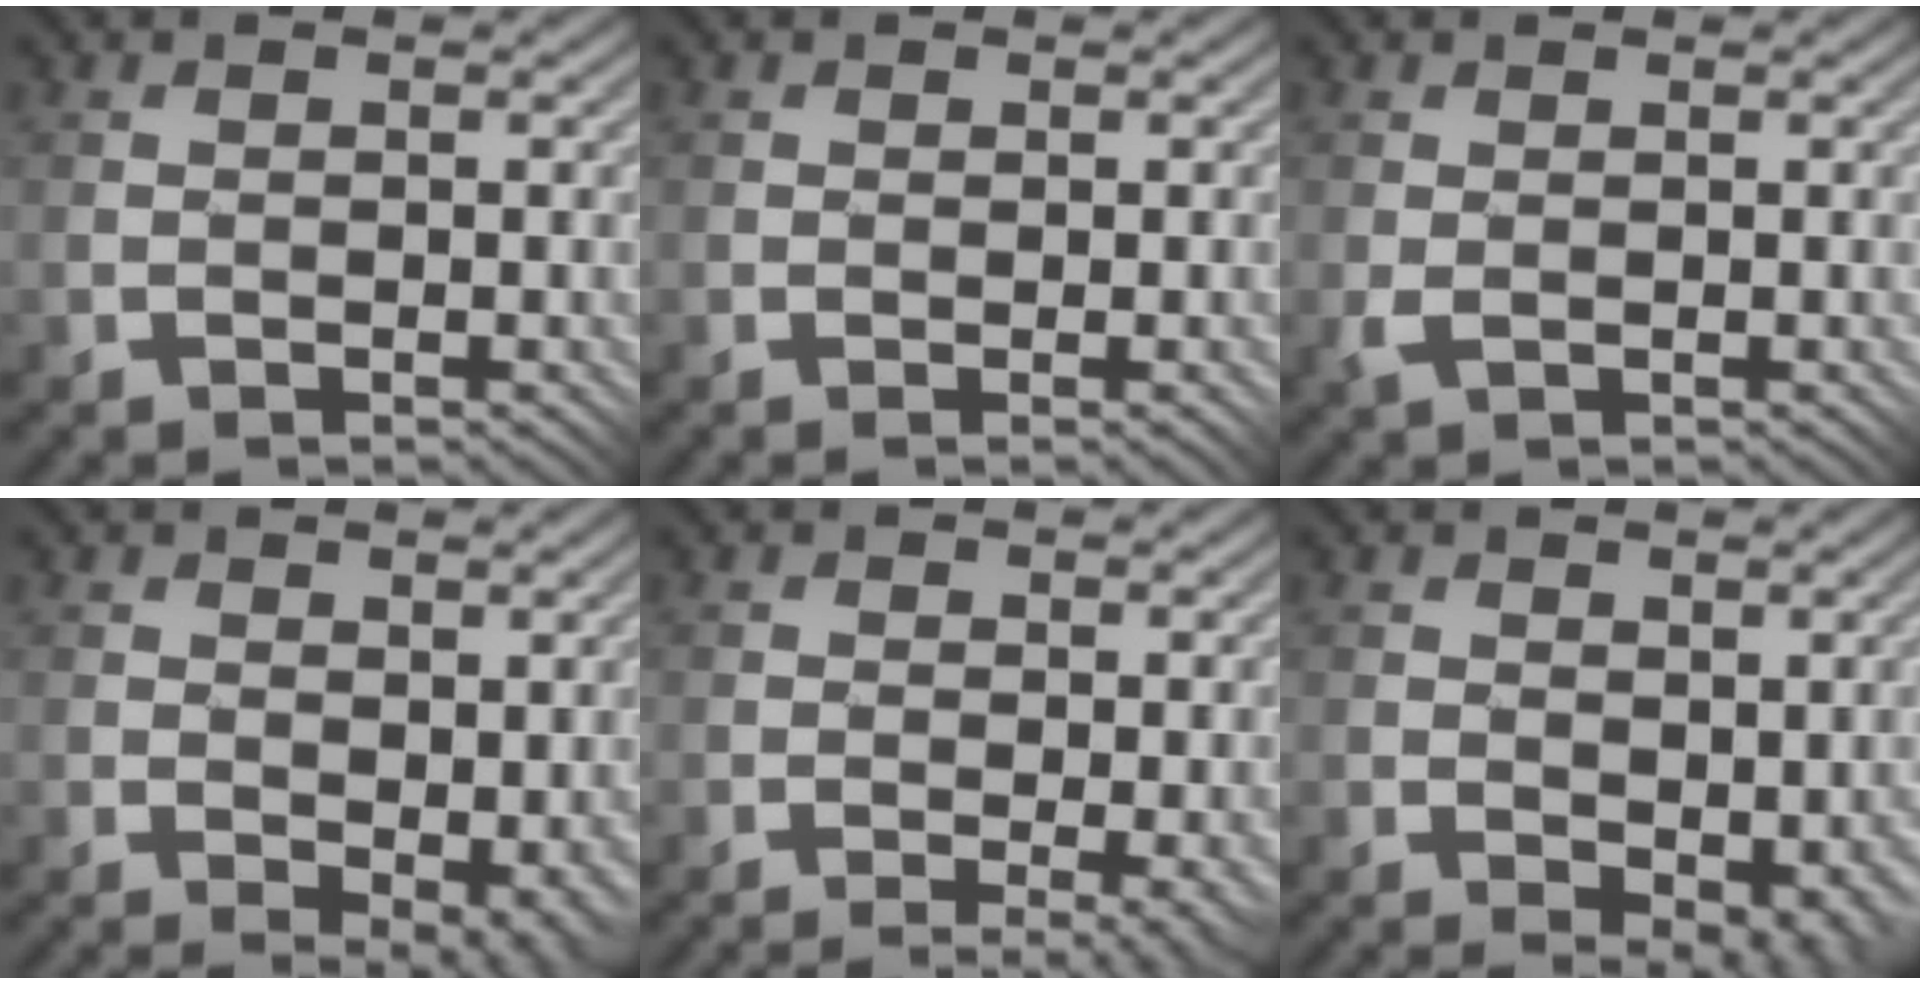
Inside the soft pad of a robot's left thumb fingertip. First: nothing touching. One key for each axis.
{"total": 0.0}
{"total": 1.4, "fx": -0.2, "fy": 0.6, "fz": 1.2, "tx": -0.031, "ty": -0.004, "tz": -0.005}
{"total": 3.1, "fx": 0.4, "fy": 2.0, "fz": 2.4, "tx": -0.048, "ty": -0.012, "tz": 0.015}
{"total": 3.8, "fx": -2.2, "fy": 1.4, "fz": 2.7, "tx": -0.032, "ty": 0.002, "tz": -0.021}
{"total": 3.1, "fx": 0.4, "fy": 2.1, "fz": 2.3, "tx": -0.044, "ty": -0.013, "tz": 0.018}